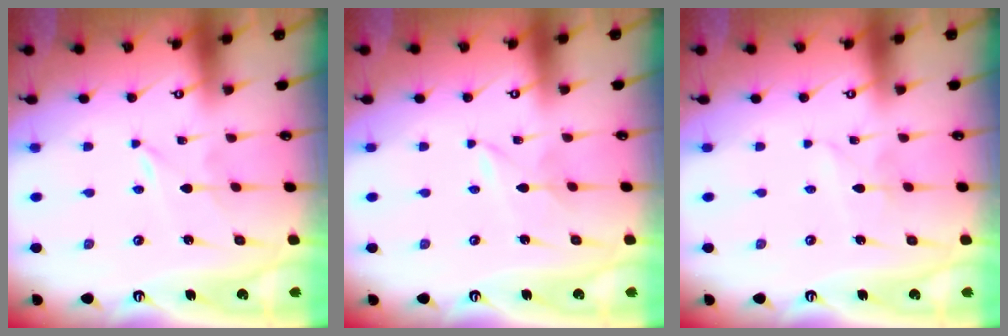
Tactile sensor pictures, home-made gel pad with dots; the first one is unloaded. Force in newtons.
{"total": 1.3, "press": 1.3, "slide": 0.1}
{"total": 1.9, "press": 1.9, "slide": 0.1}